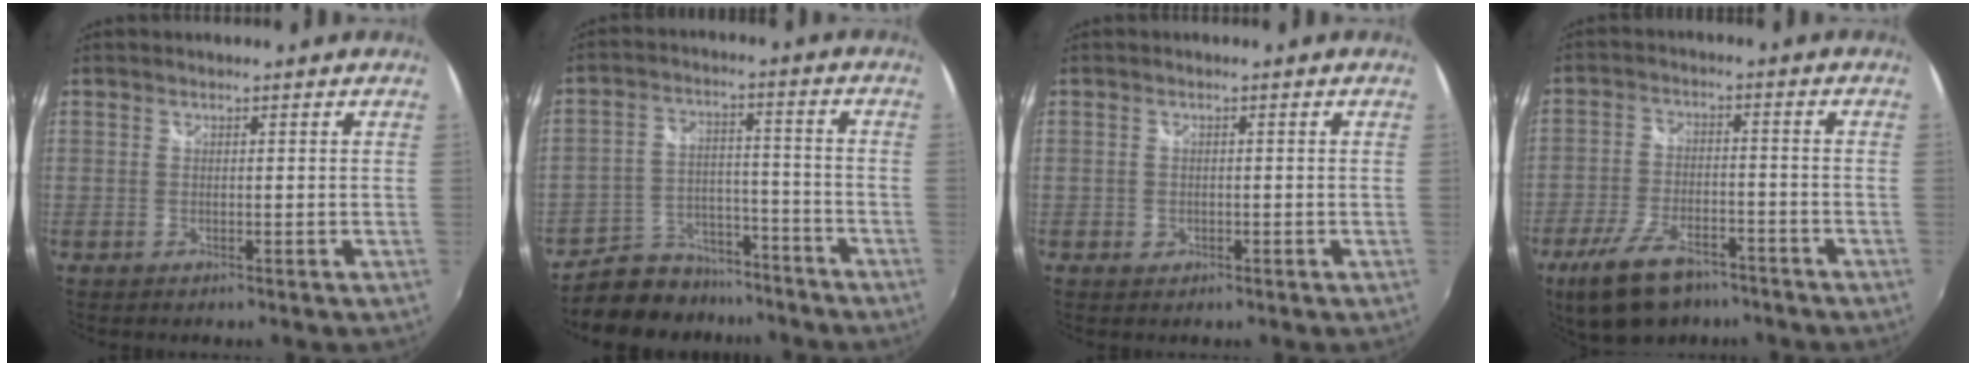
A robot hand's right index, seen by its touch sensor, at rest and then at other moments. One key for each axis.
{"total": 12.2, "fx": -10.2, "fy": 6.3, "fz": 2.4, "tx": -0.064, "ty": 0.033, "tz": -0.148}
{"total": 1.6, "fx": -0.6, "fy": 1.4, "fz": 0.5, "tx": -0.009, "ty": -0.002, "tz": -0.008}
{"total": 12.8, "fx": -8.9, "fy": 5.9, "fz": 7.2, "tx": -0.162, "ty": -0.014, "tz": -0.153}